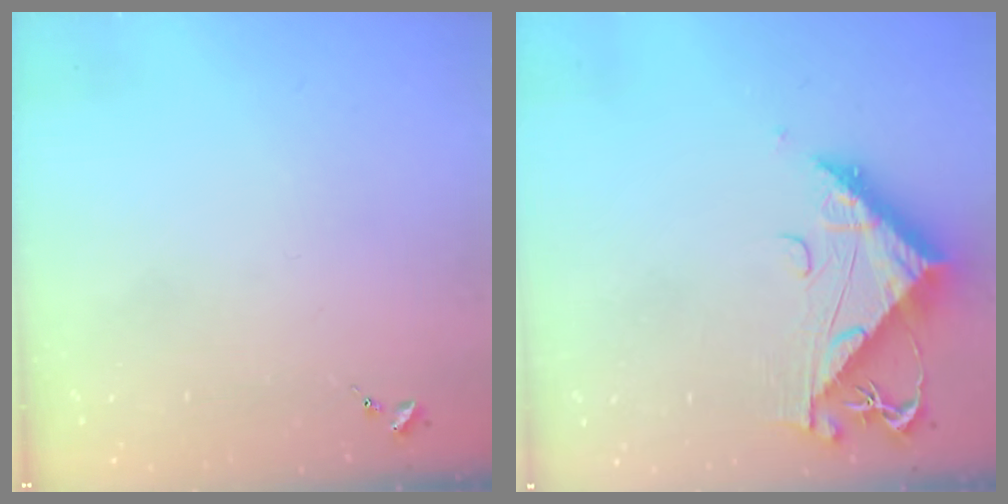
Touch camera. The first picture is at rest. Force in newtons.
{"total": 10.1, "press": 10.0, "slide": 1.0}